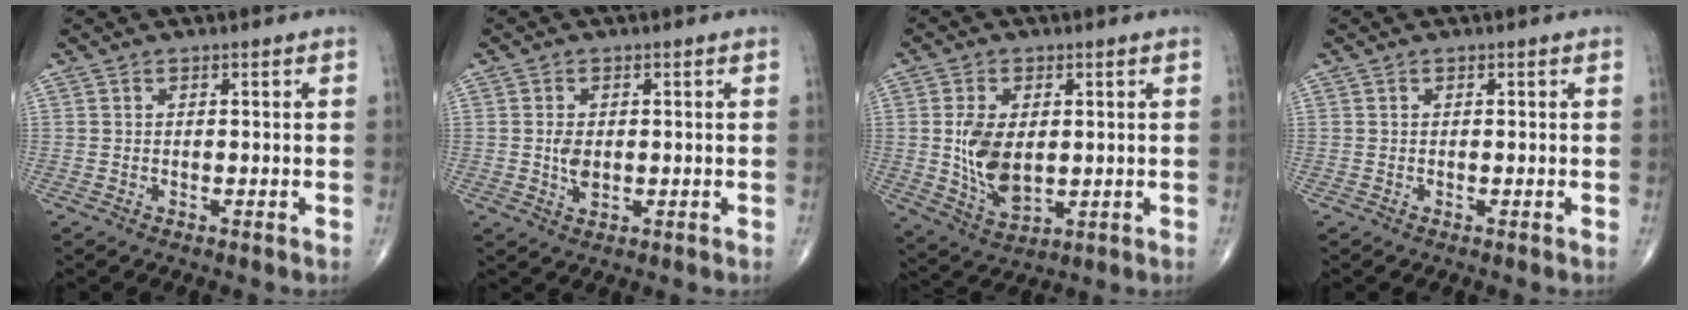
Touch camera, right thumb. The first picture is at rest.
{"total": 3.1, "force": [0.0, 2.0, 2.4], "torque": [-0.042, -0.004, 0.003]}
{"total": 9.9, "force": [0.6, 6.0, 7.9], "torque": [-0.141, -0.012, 0.025]}
{"total": 0.0}